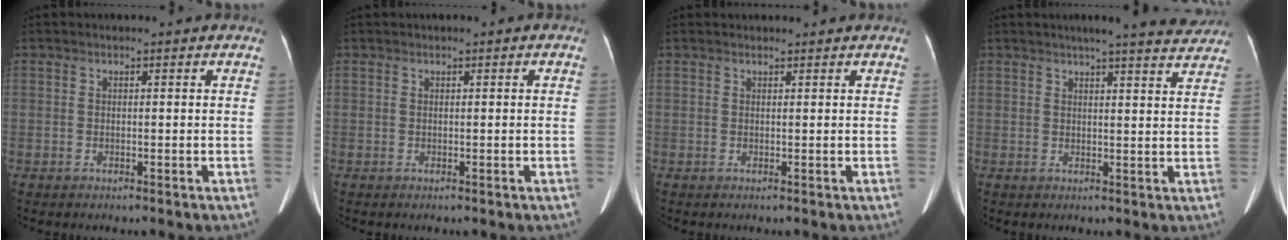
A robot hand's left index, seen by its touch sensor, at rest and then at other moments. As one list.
[{"total": 0.0}, {"total": 1.8, "force": [1.7, 0.2, 0.4], "torque": [-0.010, 0.020, 0.025]}, {"total": 10.2, "force": [9.1, 0.8, 4.6], "torque": [-0.054, -0.001, 0.092]}]